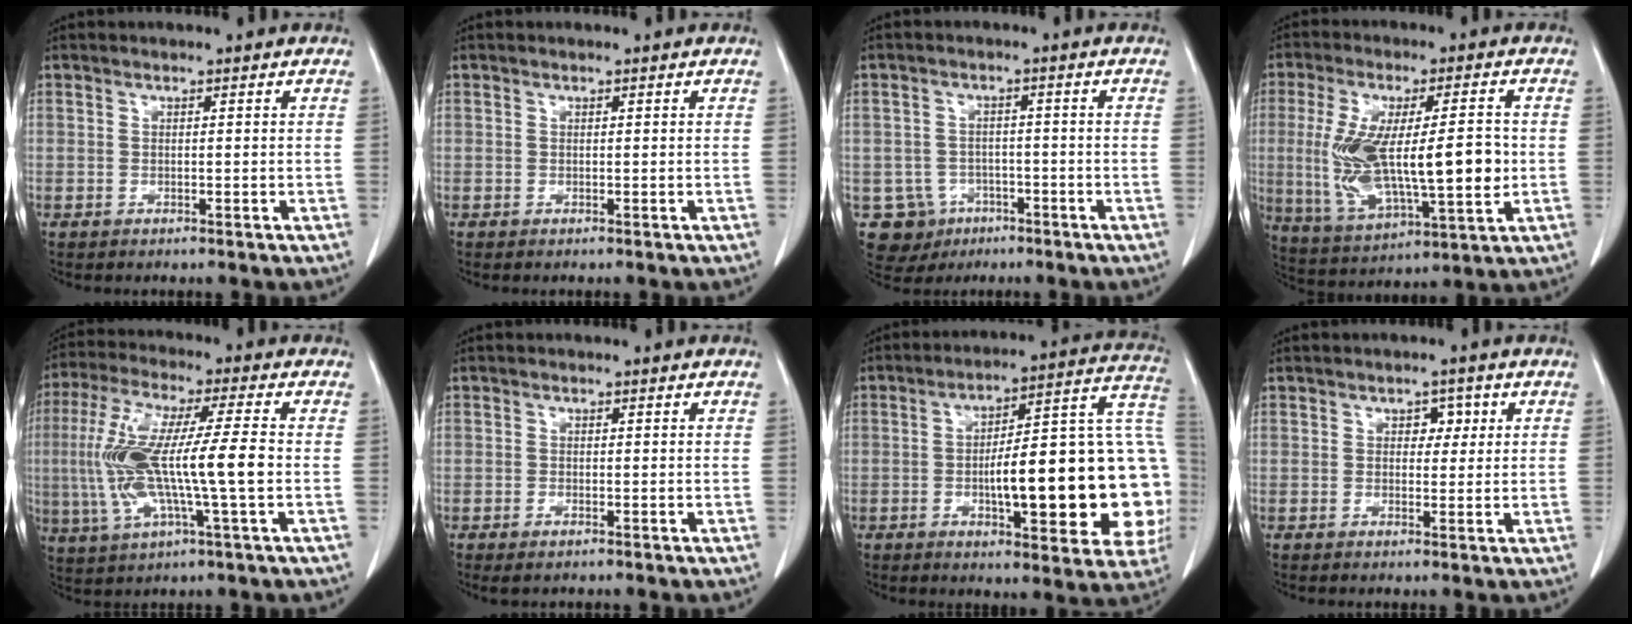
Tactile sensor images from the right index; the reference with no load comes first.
{"total": 0.0}
{"total": 6.9, "force": [-2.7, 6.3, 0.6], "torque": [-0.013, 0.010, -0.034]}
{"total": 17.8, "force": [-0.6, 4.8, 17.1], "torque": [-0.330, -0.005, 0.002]}
{"total": 15.0, "force": [-1.3, 1.4, 14.9], "torque": [-0.303, 0.005, -0.025]}
{"total": 1.4, "force": [-0.8, 0.6, 1.0], "torque": [-0.014, -0.002, -0.009]}
{"total": 26.3, "force": [-3.6, 5.8, 25.4], "torque": [-0.259, 0.033, -0.046]}
{"total": 2.7, "force": [0.9, 1.8, 1.8], "torque": [-0.017, 0.010, 0.011]}